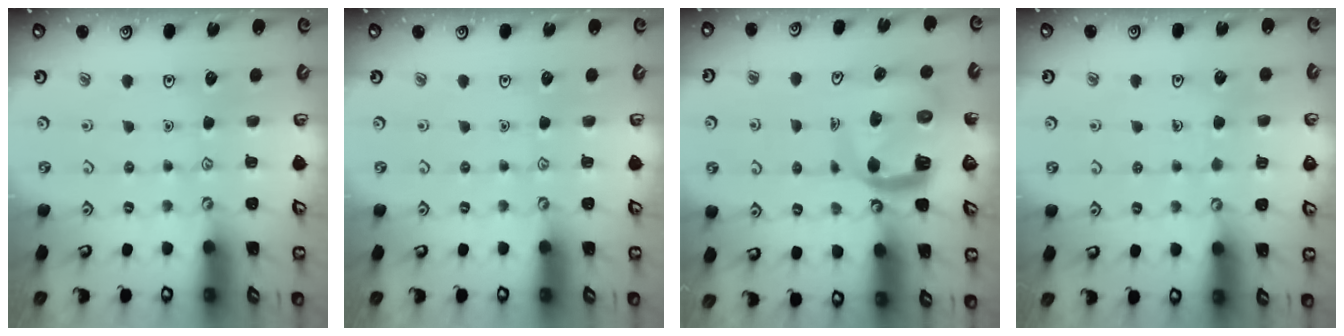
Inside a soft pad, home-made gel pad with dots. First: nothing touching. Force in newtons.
{"total": 0.0}
{"total": 9.0, "press": 8.9, "slide": 1.2}
{"total": 3.3, "press": 3.3, "slide": 0.2}